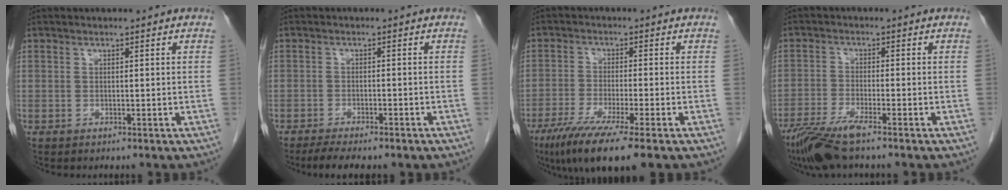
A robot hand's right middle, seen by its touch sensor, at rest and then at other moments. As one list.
[{"total": 5.9, "force": [-4.7, 1.3, 3.3], "torque": [-0.048, -0.010, -0.067]}, {"total": 10.4, "force": [-6.7, 0.2, 7.9], "torque": [-0.133, -0.027, -0.107]}, {"total": 7.2, "force": [-5.2, 0.4, 4.9], "torque": [-0.099, -0.020, -0.100]}]